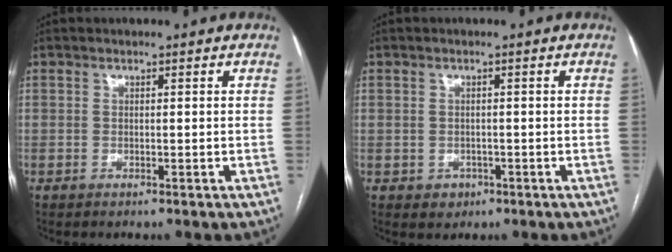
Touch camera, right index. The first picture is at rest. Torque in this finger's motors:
{"motor_torque": [-0.21, 0.15, -0.22, -0.10]}